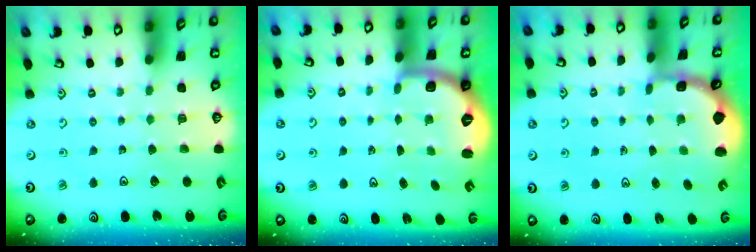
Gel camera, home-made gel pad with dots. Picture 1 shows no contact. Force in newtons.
{"total": 2.0, "press": 1.5, "slide": 1.3}
{"total": 1.2, "press": 1.1, "slide": 0.4}